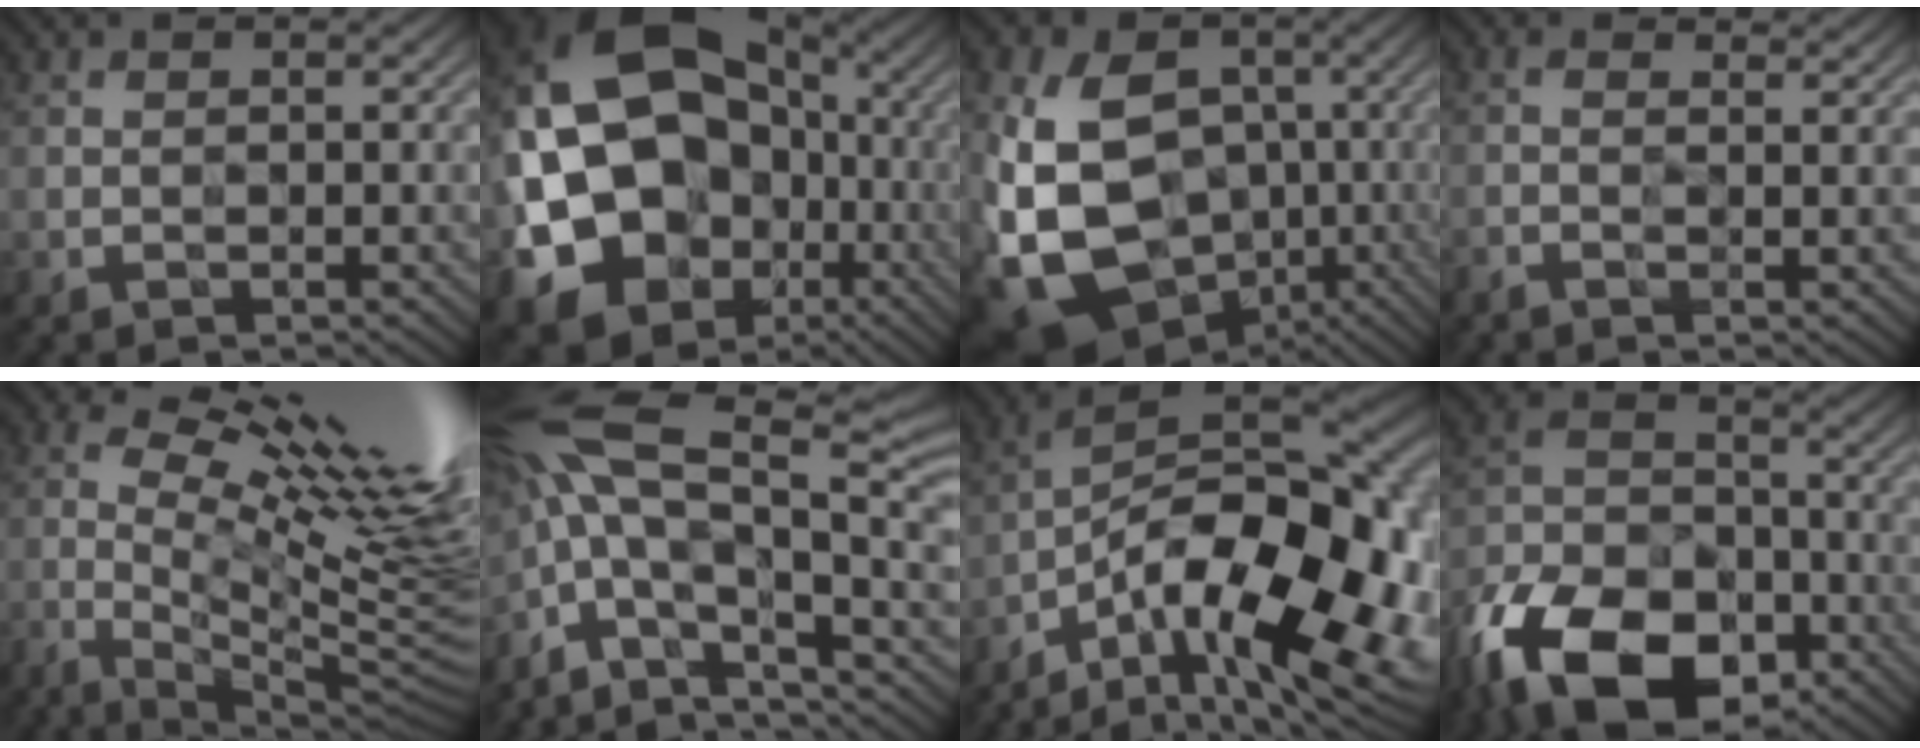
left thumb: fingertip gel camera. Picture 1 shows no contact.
{"total": 21.5, "force": [-1.6, 17.7, 12.2], "torque": [-0.271, -0.031, -0.011]}
{"total": 17.3, "force": [-3.1, 13.0, 11.0], "torque": [-0.258, -0.031, -0.032]}
{"total": 1.4, "force": [0.2, 0.4, 1.4], "torque": [-0.040, 0.001, -0.006]}
{"total": 18.1, "force": [3.5, 4.3, 17.2], "torque": [-0.274, -0.004, 0.071]}
{"total": 16.1, "force": [-0.5, 5.0, 15.3], "torque": [-0.326, 0.001, -0.001]}
{"total": 19.2, "force": [-7.6, 8.1, 15.6], "torque": [-0.256, -0.015, -0.129]}
{"total": 18.0, "force": [-10.7, 10.3, 10.2], "torque": [-0.235, -0.037, -0.202]}